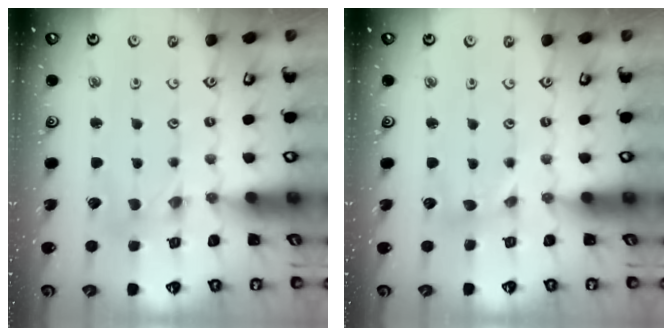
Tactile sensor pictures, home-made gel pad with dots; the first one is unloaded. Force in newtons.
{"total": 2.9, "press": 2.8, "slide": 0.4}